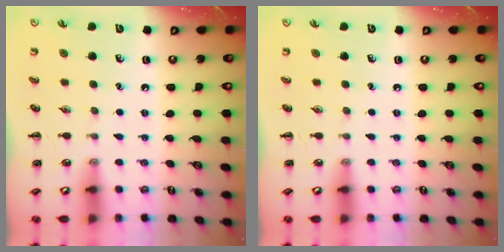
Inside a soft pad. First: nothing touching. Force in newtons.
{"total": 0.0}